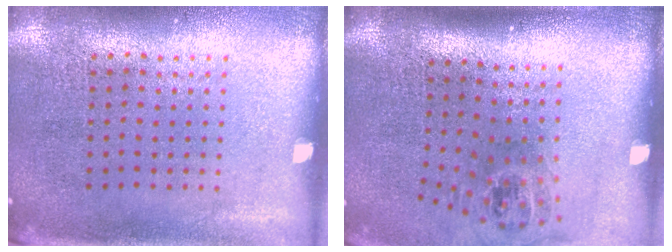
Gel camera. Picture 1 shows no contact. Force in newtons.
{"total": 1.6, "press": 1.2, "slide": 1.1}